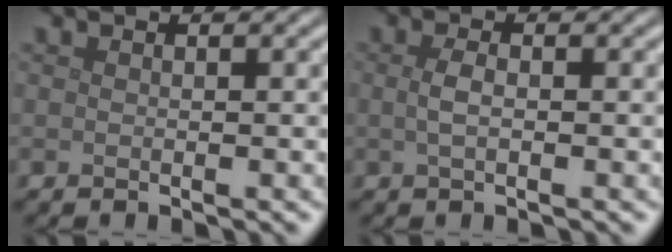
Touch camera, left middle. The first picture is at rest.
{"total": 1.5, "force": [0.0, 0.7, 1.4], "torque": [-0.031, 0.000, -0.001]}